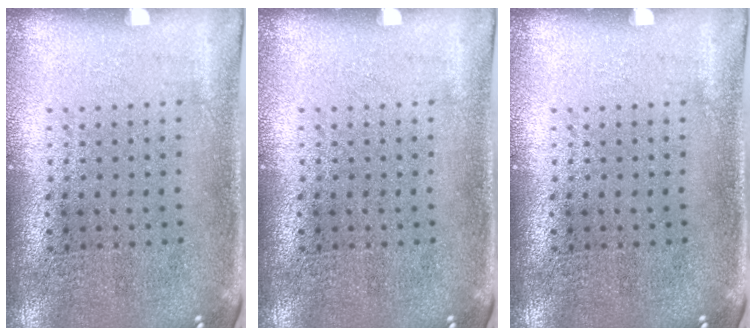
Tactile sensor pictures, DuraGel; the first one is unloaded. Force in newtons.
{"total": 0.0}
{"total": 0.0}